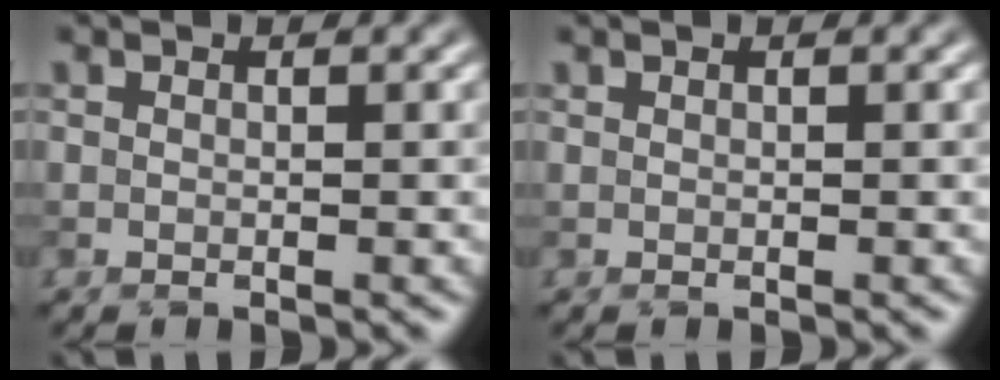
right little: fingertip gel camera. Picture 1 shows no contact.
{"total": 0.0}